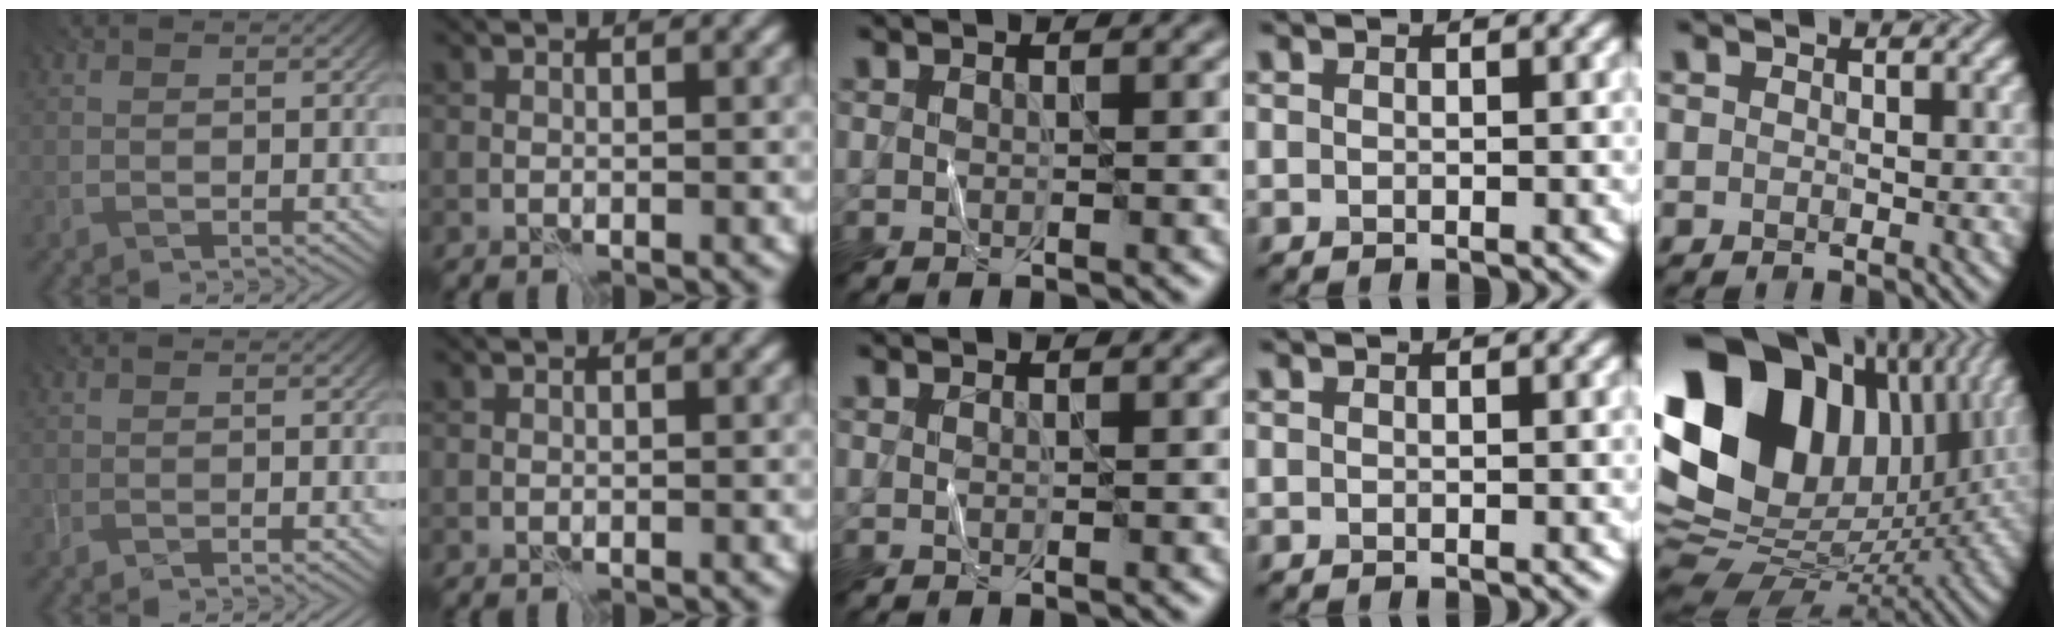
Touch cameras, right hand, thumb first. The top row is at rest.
{"thumb": {"total": 0.5, "force": [-0.3, -0.5, -0.1], "torque": [0.000, 0.007, -0.005]}, "little": {"total": 19.3, "force": [4.7, 14.0, 12.4], "torque": [-0.283, 0.014, 0.093]}}